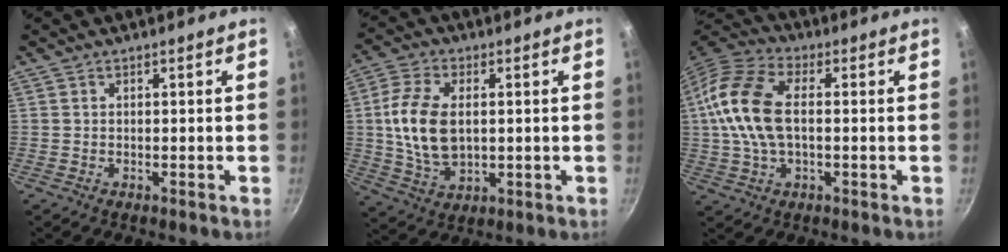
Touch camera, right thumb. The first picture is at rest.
{"total": 12.3, "force": [1.0, 7.4, 9.7], "torque": [-0.186, 0.001, 0.023]}
{"total": 14.8, "force": [0.7, 8.4, 12.2], "torque": [-0.242, 0.030, -0.002]}